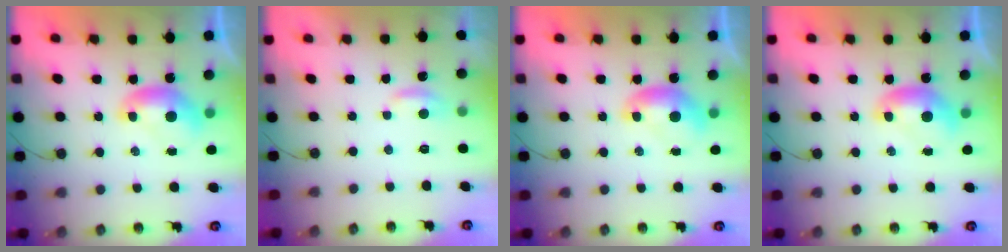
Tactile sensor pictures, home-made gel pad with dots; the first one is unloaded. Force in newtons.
{"total": 1.0, "press": 0.8, "slide": 0.5}
{"total": 0.0}
{"total": 0.0}